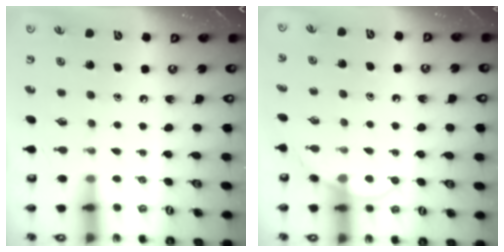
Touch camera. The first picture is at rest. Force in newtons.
{"total": 5.6, "press": 5.6, "slide": 0.4}